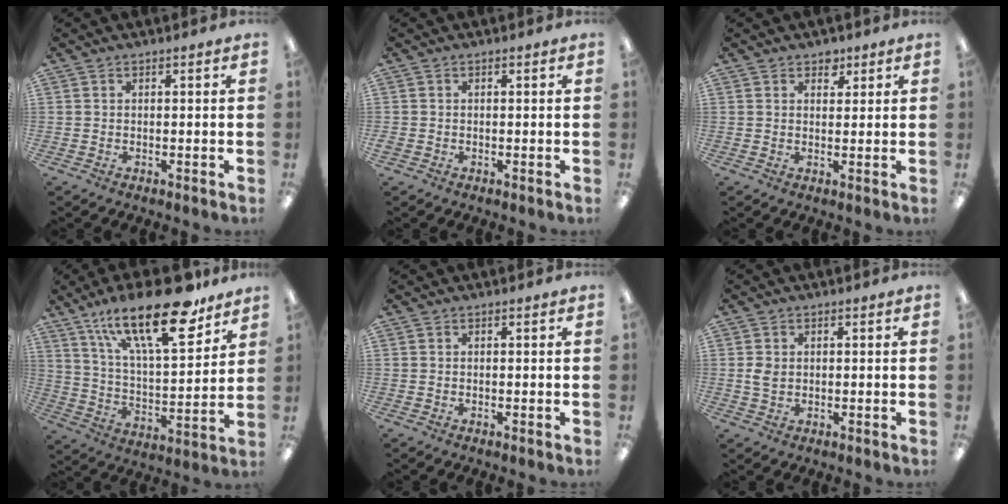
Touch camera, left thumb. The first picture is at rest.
{"total": 0.8, "force": [-0.4, 0.6, 0.2], "torque": [-0.003, 0.002, -0.009]}
{"total": 2.7, "force": [1.9, 1.8, 0.7], "torque": [0.008, -0.006, 0.030]}
{"total": 25.1, "force": [16.0, 9.0, 17.1], "torque": [-0.266, -0.091, 0.266]}
{"total": 0.0}
{"total": 2.8, "force": [0.1, 2.1, 1.8], "torque": [-0.034, 0.006, 0.002]}